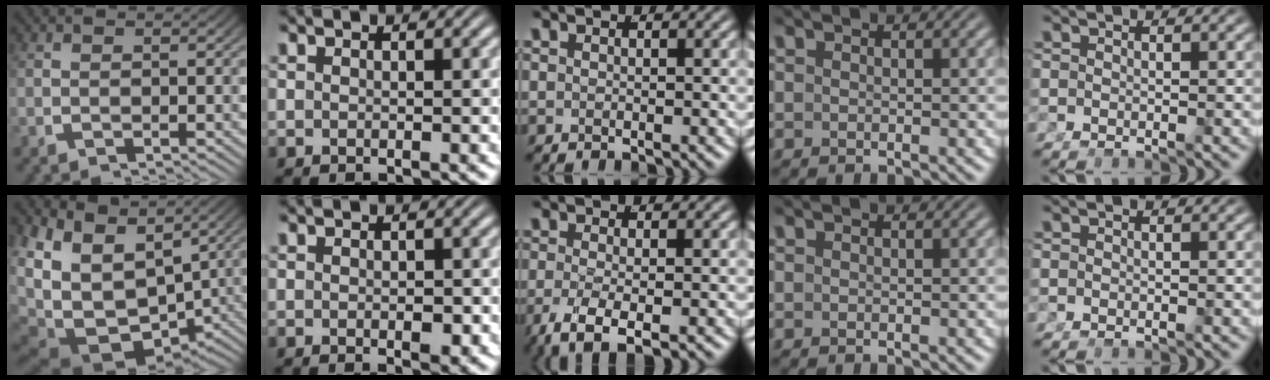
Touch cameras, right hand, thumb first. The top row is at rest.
{"thumb": {"total": 15.4, "force": [-1.8, 10.9, 10.7], "torque": [-0.251, -0.072, 0.006]}, "index": {"total": 1.5, "force": [-0.3, 0.8, 1.2], "torque": [-0.018, -0.007, -0.005]}, "middle": {"total": 4.7, "force": [-2.8, 1.5, 3.4], "torque": [-0.086, -0.036, -0.027]}}